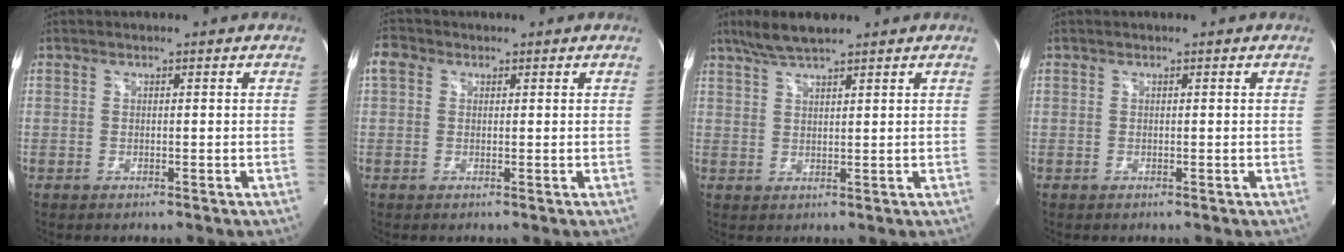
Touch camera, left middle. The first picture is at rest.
{"total": 2.6, "force": [1.0, 2.1, 1.2], "torque": [-0.031, 0.020, 0.019]}
{"total": 5.2, "force": [4.2, 0.3, 3.1], "torque": [-0.070, 0.013, 0.081]}
{"total": 0.0}